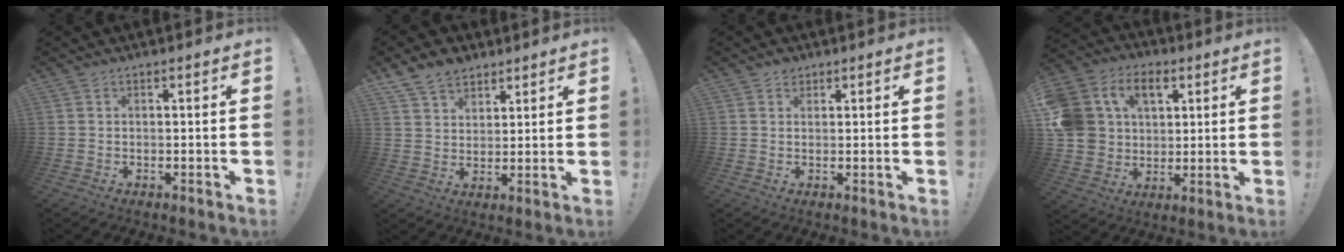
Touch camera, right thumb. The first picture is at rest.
{"total": 8.2, "force": [6.0, 5.1, 2.3], "torque": [-0.047, -0.029, 0.120]}
{"total": 1.8, "force": [1.3, 1.2, 0.4], "torque": [0.002, -0.006, 0.021]}
{"total": 16.3, "force": [5.7, 12.9, 8.0], "torque": [-0.145, -0.023, 0.114]}